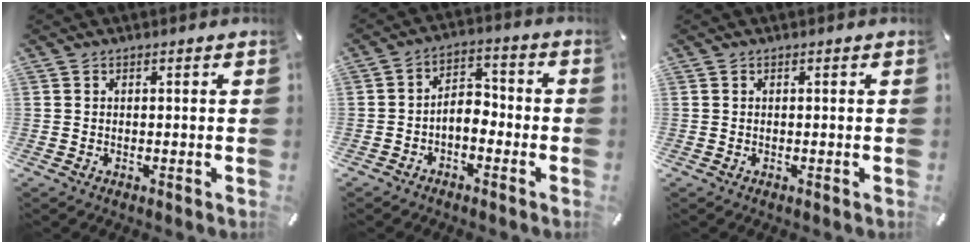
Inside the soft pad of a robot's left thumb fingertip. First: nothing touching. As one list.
[{"total": 5.2, "force": [-2.8, 3.3, 2.8], "torque": [-0.054, 0.015, -0.057]}, {"total": 0.0}]